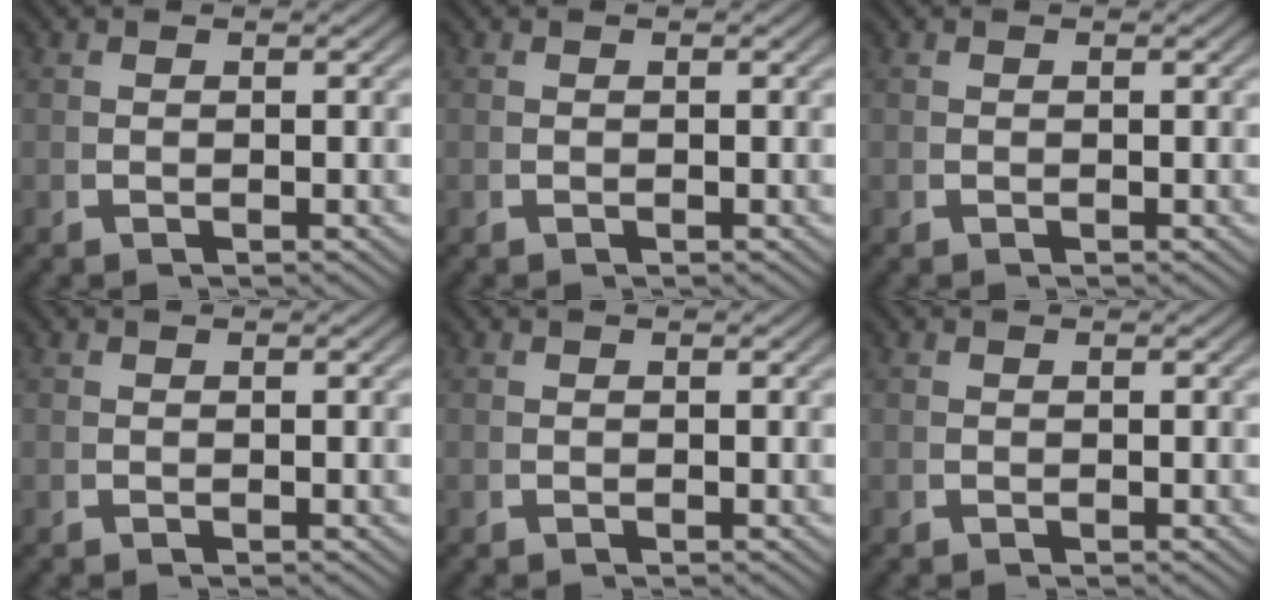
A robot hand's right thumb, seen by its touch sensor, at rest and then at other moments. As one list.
[{"total": 0.0}, {"total": 0.0}, {"total": 0.0}, {"total": 0.0}, {"total": 0.0}]